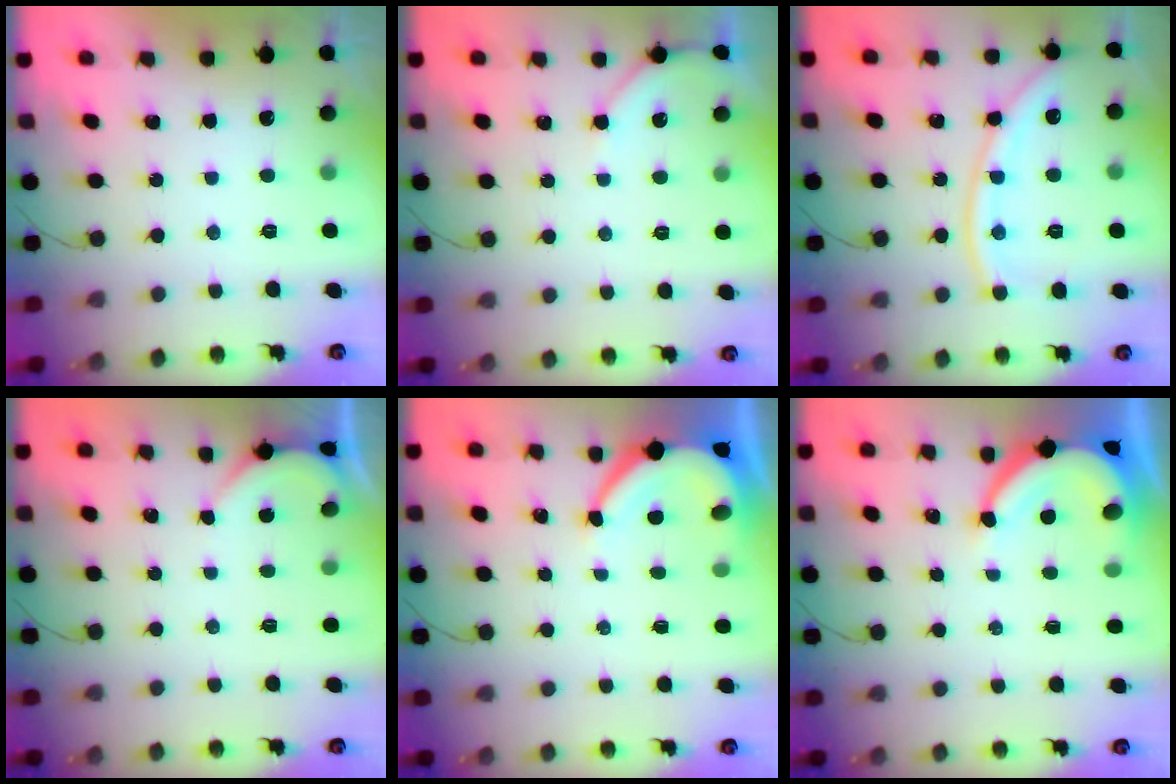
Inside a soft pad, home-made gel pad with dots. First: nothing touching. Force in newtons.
{"total": 4.0, "press": 3.9, "slide": 0.7}
{"total": 11.9, "press": 11.8, "slide": 1.4}
{"total": 1.9, "press": 1.9, "slide": 0.2}
{"total": 6.4, "press": 6.3, "slide": 0.7}
{"total": 7.3, "press": 7.2, "slide": 0.8}